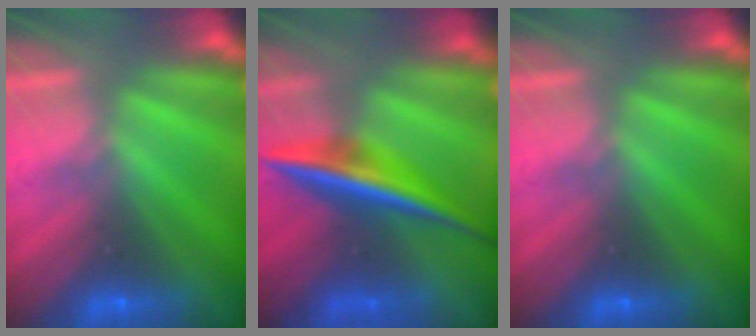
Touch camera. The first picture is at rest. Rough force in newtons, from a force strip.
{"total": 7.2}
{"total": 0.0}